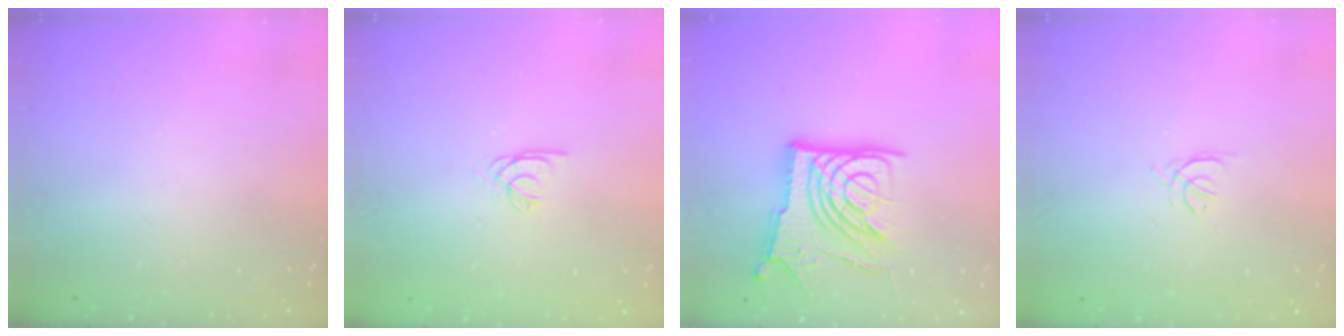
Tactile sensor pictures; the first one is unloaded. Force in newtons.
{"total": 2.6, "press": 2.6, "slide": 0.1}
{"total": 16.0, "press": 15.9, "slide": 1.8}
{"total": 1.5, "press": 1.4, "slide": 0.6}